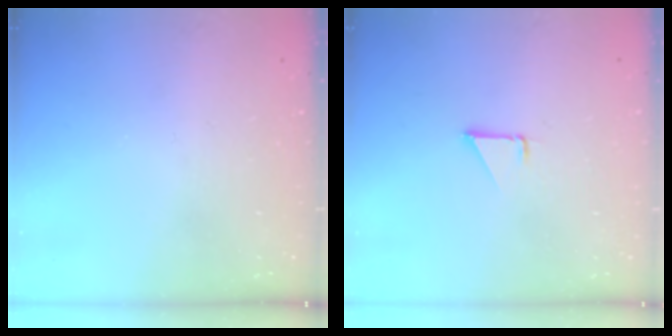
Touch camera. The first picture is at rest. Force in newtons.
{"total": 1.3, "press": 1.3, "slide": 0.1}